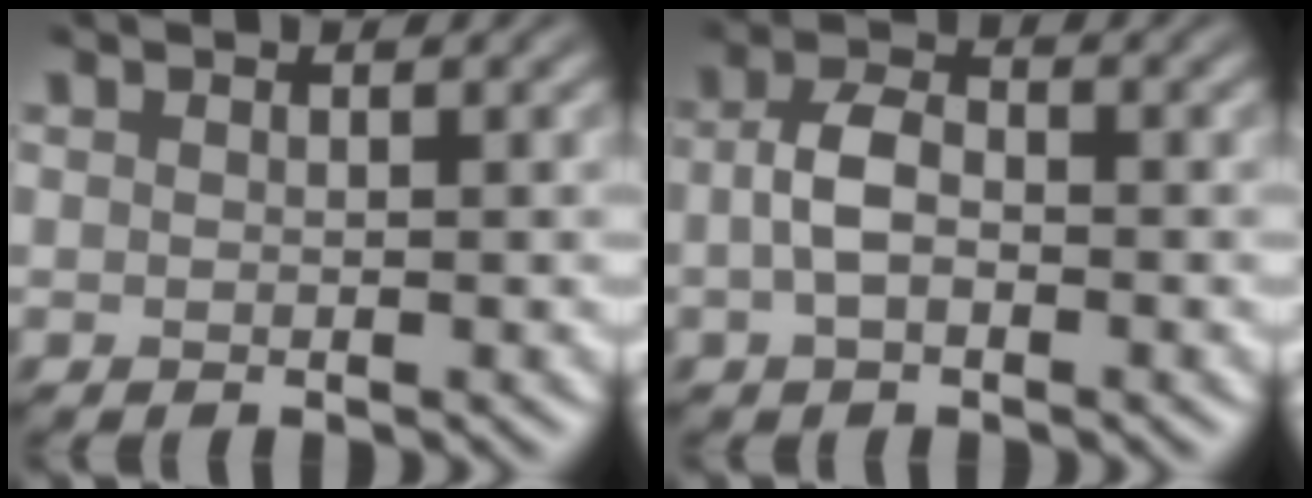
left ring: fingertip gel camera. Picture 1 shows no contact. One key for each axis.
{"total": 3.4, "fx": -1.8, "fy": 1.9, "fz": 2.2, "tx": -0.047, "ty": -0.004, "tz": -0.042}